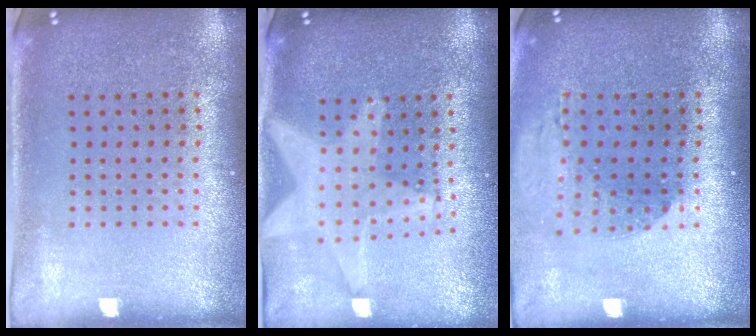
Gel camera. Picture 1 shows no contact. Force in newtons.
{"total": 2.3, "press": 1.8, "slide": 1.3}
{"total": 1.3, "press": 1.3, "slide": 0.4}